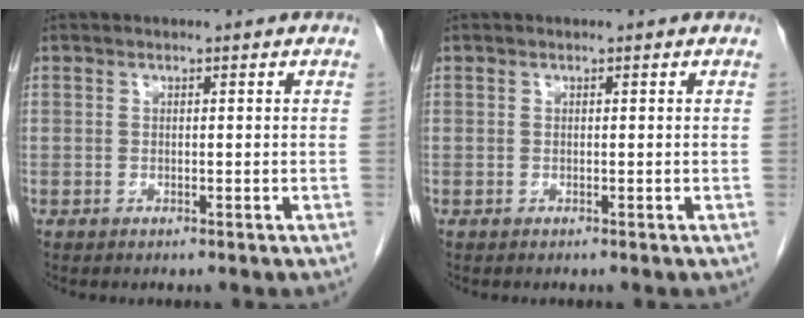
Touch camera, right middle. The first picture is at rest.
{"total": 0.0}